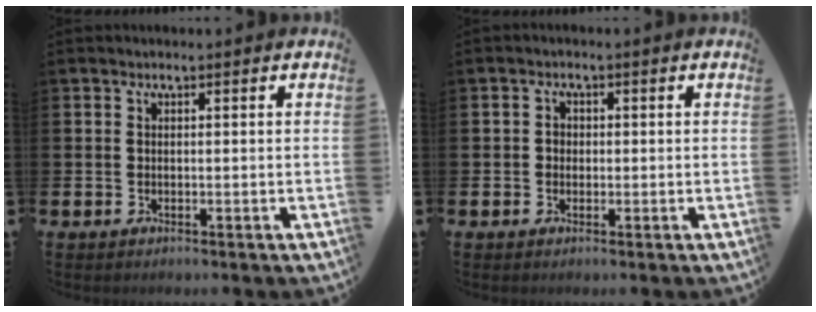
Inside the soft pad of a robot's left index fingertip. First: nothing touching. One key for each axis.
{"total": 1.4, "fx": -0.2, "fy": 1.4, "fz": 0.4, "tx": 0.005, "ty": 0.002, "tz": -0.010}